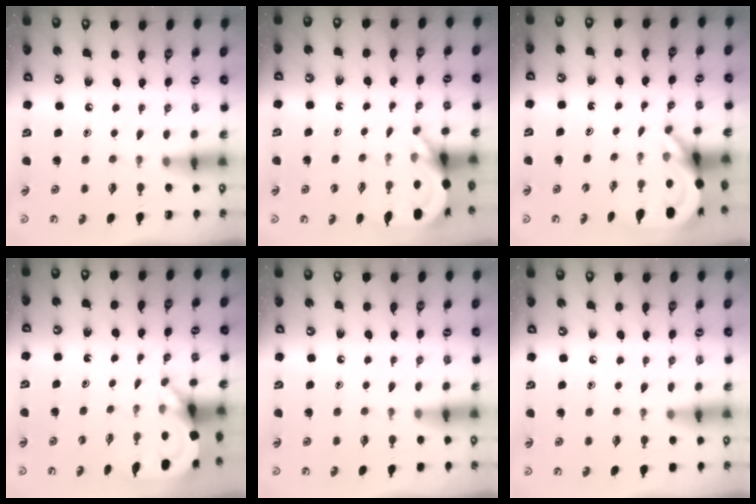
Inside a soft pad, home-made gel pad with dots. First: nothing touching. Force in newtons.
{"total": 4.4, "press": 4.4, "slide": 0.2}
{"total": 5.2, "press": 5.2, "slide": 0.4}
{"total": 3.8, "press": 3.8, "slide": 0.3}
{"total": 1.9, "press": 1.9, "slide": 0.1}
{"total": 4.0, "press": 3.9, "slide": 0.5}